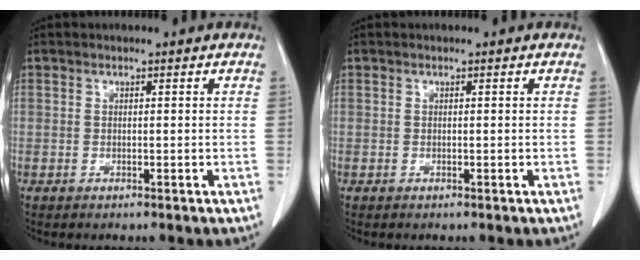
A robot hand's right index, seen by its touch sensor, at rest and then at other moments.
{"total": 0.0}